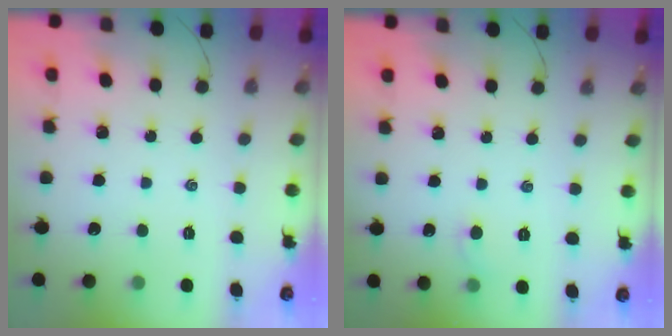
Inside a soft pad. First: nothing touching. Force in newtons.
{"total": 3.4, "press": 3.2, "slide": 1.1}